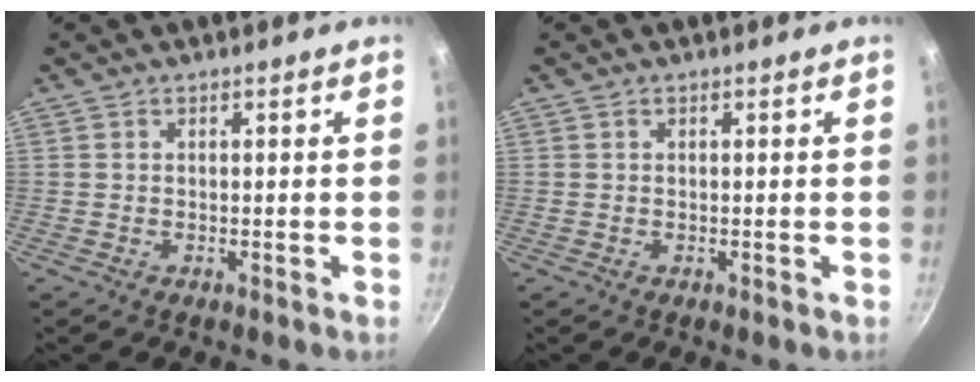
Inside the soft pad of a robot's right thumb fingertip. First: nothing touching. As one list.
[{"total": 0.0}]